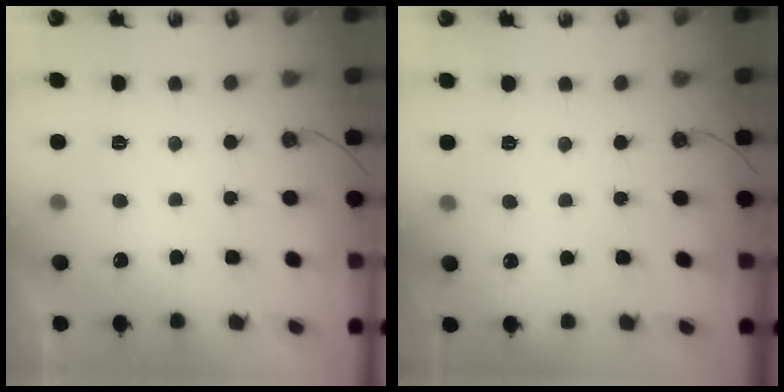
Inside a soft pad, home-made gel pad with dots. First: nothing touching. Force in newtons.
{"total": 2.8, "press": 2.8, "slide": 0.4}